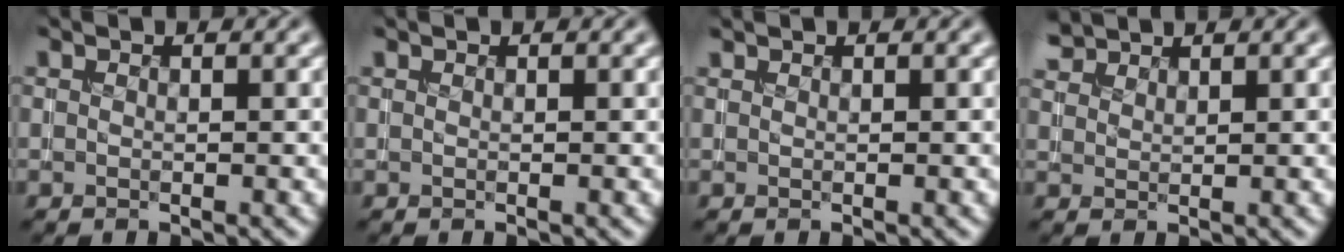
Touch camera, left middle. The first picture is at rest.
{"total": 0.0}
{"total": 0.0}
{"total": 2.0, "force": [1.9, 0.5, 0.3], "torque": [-0.008, 0.008, 0.044]}